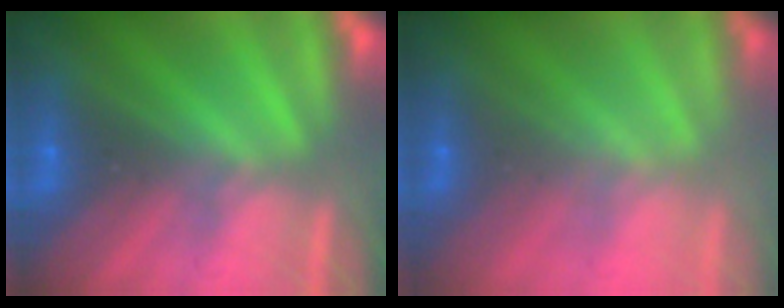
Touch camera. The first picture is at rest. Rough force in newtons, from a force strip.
{"total": 1.9}